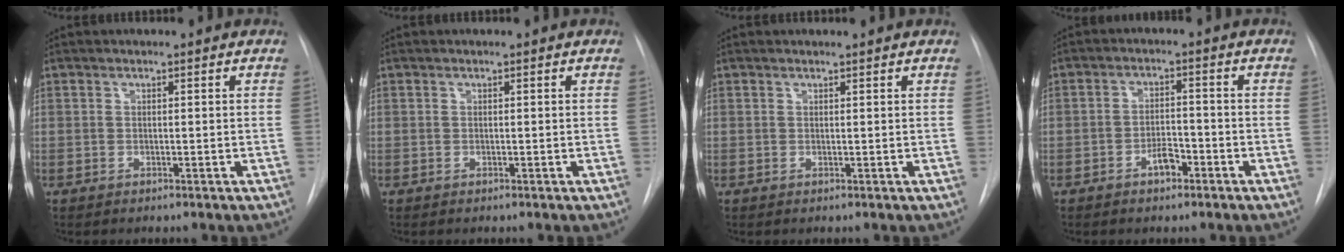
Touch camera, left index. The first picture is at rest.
{"total": 0.0}
{"total": 1.0, "force": [1.0, 0.0, 0.1], "torque": [-0.009, 0.005, 0.013]}
{"total": 3.5, "force": [-2.1, 1.6, 2.2], "torque": [-0.037, 0.006, -0.037]}